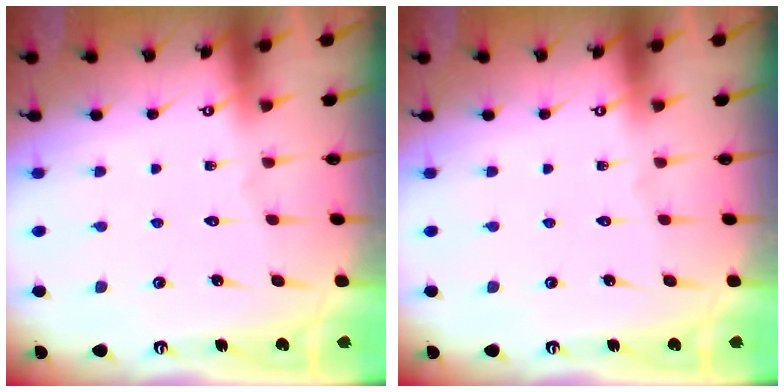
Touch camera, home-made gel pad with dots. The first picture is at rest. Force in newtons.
{"total": 0.0}